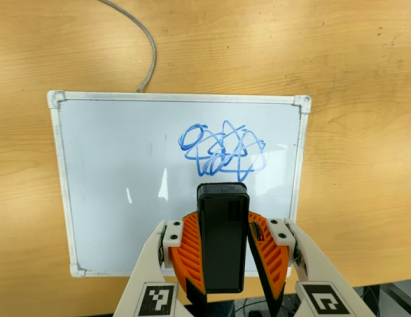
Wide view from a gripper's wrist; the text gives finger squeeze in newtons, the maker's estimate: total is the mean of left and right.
{"total": 5.9, "left": 5.6, "right": 6.2}